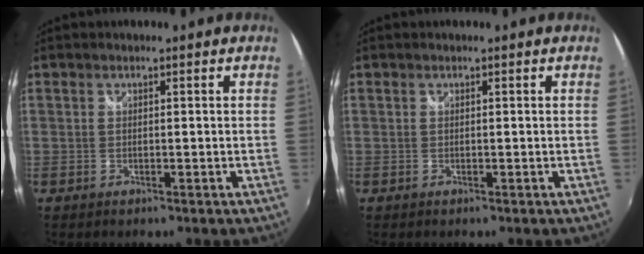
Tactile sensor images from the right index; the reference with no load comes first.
{"total": 0.0}